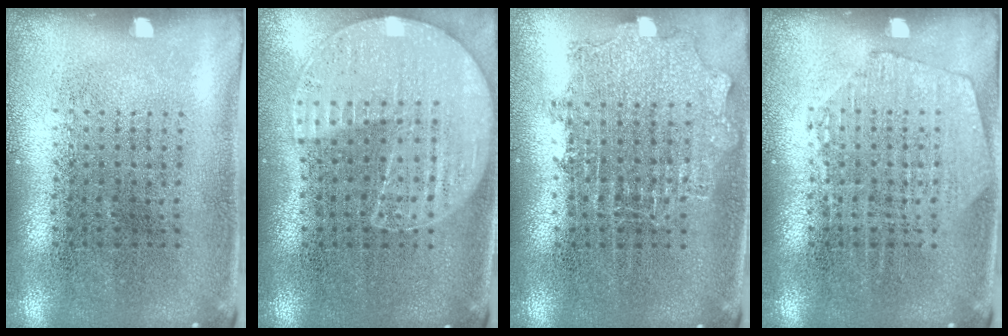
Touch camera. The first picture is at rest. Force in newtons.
{"total": 1.2, "press": 1.1, "slide": 0.2}
{"total": 1.1, "press": 1.1, "slide": 0.3}
{"total": 1.5, "press": 1.5, "slide": 0.3}